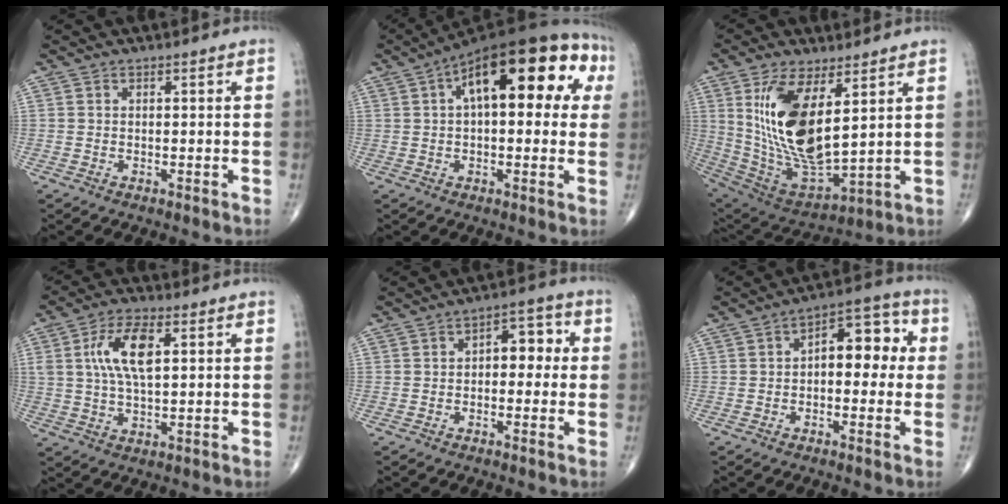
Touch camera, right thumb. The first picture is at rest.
{"total": 21.6, "force": [6.0, 9.6, 18.5], "torque": [-0.248, 0.046, 0.079]}
{"total": 19.0, "force": [5.4, 8.1, 16.4], "torque": [-0.308, -0.032, 0.122]}
{"total": 9.7, "force": [2.4, 4.2, 8.4], "torque": [-0.164, 0.001, 0.044]}
{"total": 6.5, "force": [0.4, 4.0, 5.1], "torque": [-0.032, 0.026, -0.005]}
{"total": 10.0, "force": [0.6, 5.7, 8.2], "torque": [-0.073, 0.034, -0.003]}